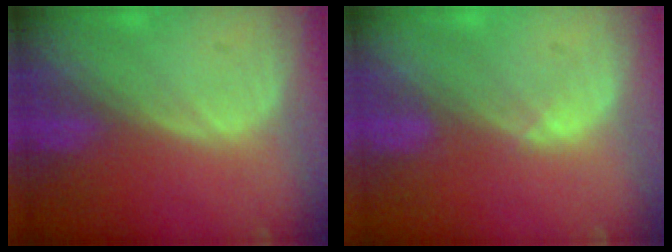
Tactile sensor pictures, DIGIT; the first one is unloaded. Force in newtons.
{"total": 0.7, "press": 0.6, "slide": 0.4}